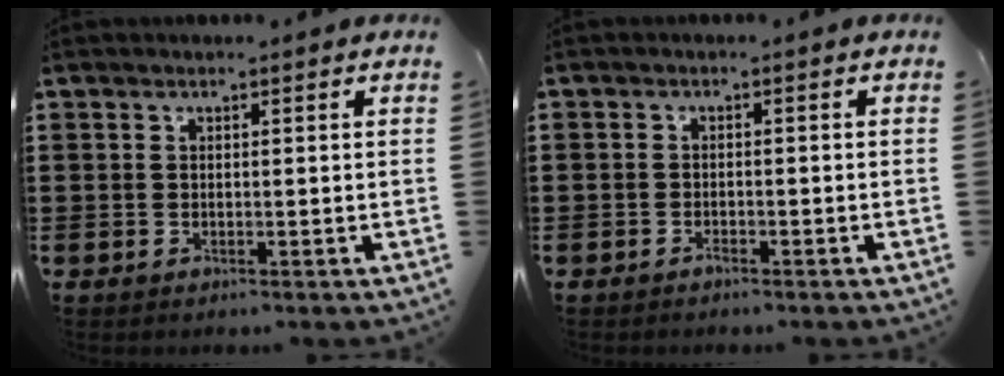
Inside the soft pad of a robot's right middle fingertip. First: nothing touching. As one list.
[{"total": 0.9, "force": [-0.8, 0.4, 0.1], "torque": [-0.004, 0.001, -0.017]}]